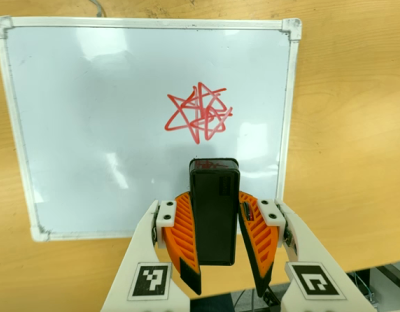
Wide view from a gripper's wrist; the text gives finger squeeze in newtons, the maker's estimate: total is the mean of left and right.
{"total": 9.7, "left": 8.1, "right": 11.2}